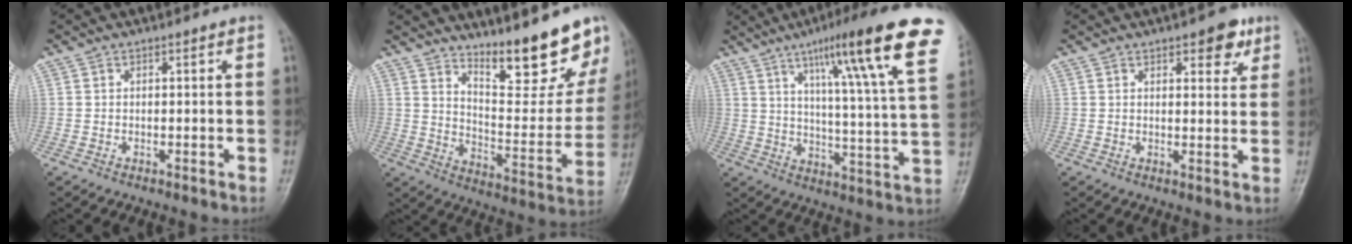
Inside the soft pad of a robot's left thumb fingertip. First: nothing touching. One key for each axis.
{"total": 18.2, "fx": 14.2, "fy": 4.5, "fz": 10.6, "tx": -0.111, "ty": -0.112, "tz": 0.213}
{"total": 22.7, "fx": 12.4, "fy": 2.4, "fz": 18.8, "tx": -0.255, "ty": -0.033, "tz": 0.171}
{"total": 5.5, "fx": 3.1, "fy": 2.5, "fz": 3.8, "tx": -0.027, "ty": -0.013, "tz": 0.034}